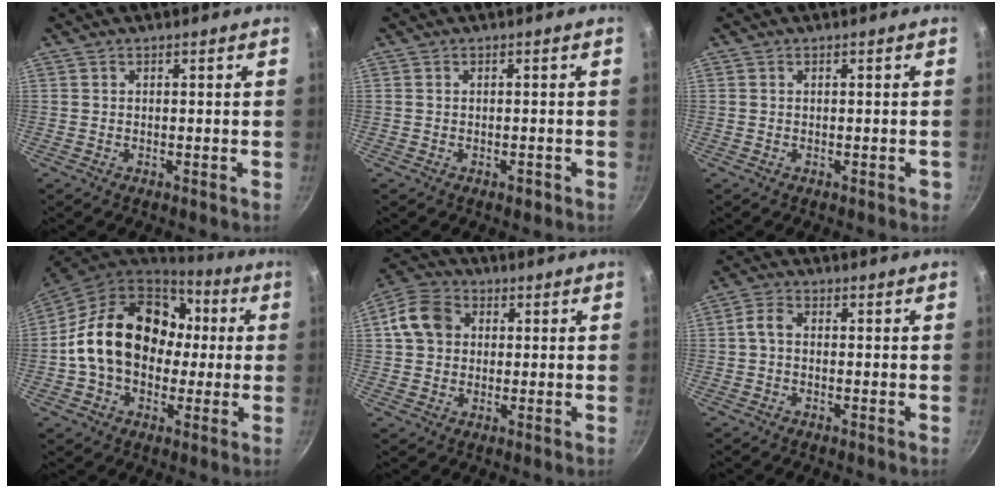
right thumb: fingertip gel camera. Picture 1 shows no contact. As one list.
[{"total": 1.2, "force": [-0.7, 0.7, 0.7], "torque": [-0.010, 0.006, -0.008]}, {"total": 0.7, "force": [-0.3, 0.4, 0.5], "torque": [0.002, 0.006, -0.003]}, {"total": 22.0, "force": [1.6, 16.4, 14.6], "torque": [-0.233, 0.043, 0.025]}, {"total": 9.0, "force": [1.4, 7.5, 4.8], "torque": [-0.069, 0.015, 0.010]}, {"total": 3.1, "force": [-0.1, 1.9, 2.4], "torque": [-0.057, 0.013, -0.011]}]